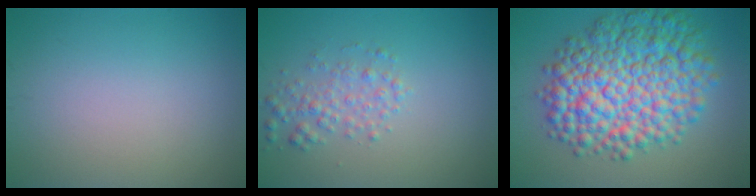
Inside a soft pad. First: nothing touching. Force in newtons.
{"total": 2.2, "press": 2.2, "slide": 0.0}
{"total": 11.6, "press": 11.6, "slide": 0.2}